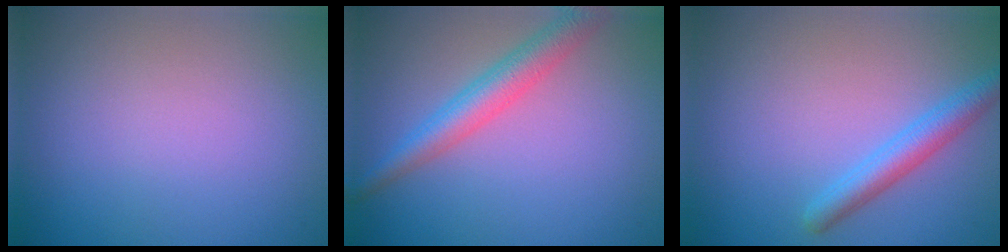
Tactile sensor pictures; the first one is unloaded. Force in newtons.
{"total": 3.7, "press": 3.7, "slide": 0.1}
{"total": 2.8, "press": 2.8, "slide": 0.2}